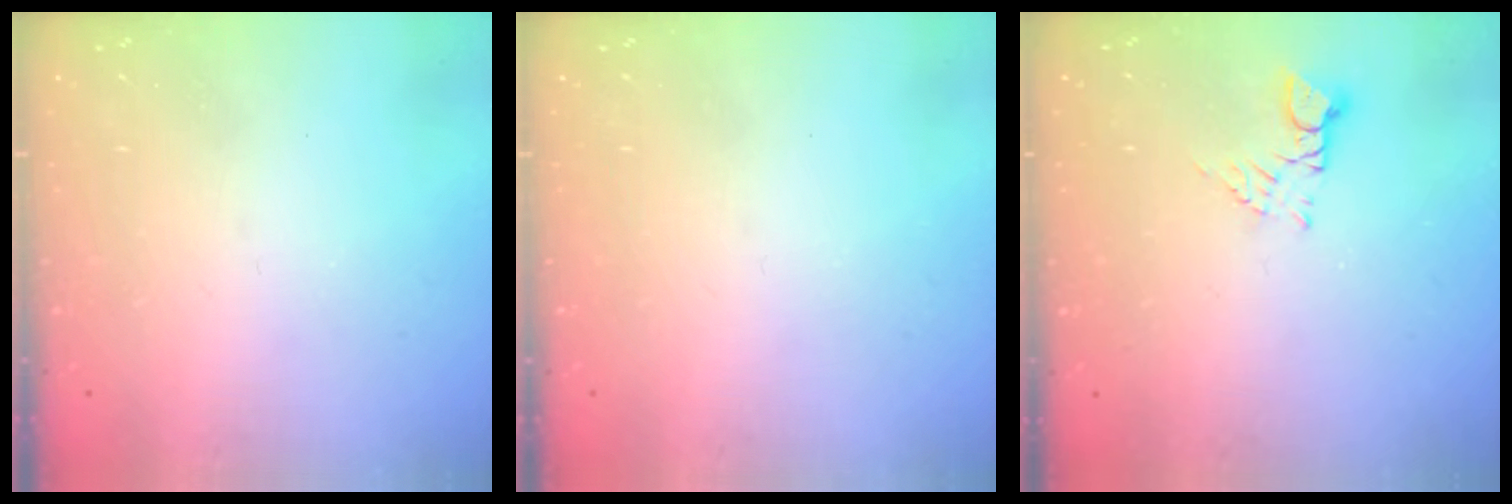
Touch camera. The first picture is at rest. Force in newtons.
{"total": 0.0}
{"total": 3.0, "press": 3.0, "slide": 0.4}